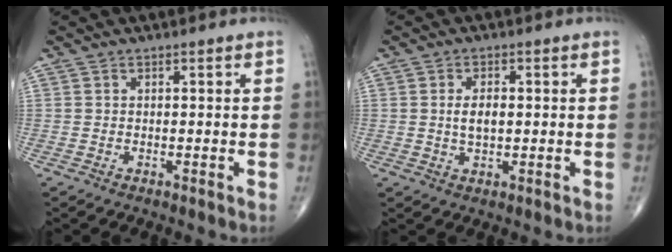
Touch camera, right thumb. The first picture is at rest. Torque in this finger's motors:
{"motor_torque": [0.02, 0.02, 0.03, -0.03, 0.02]}